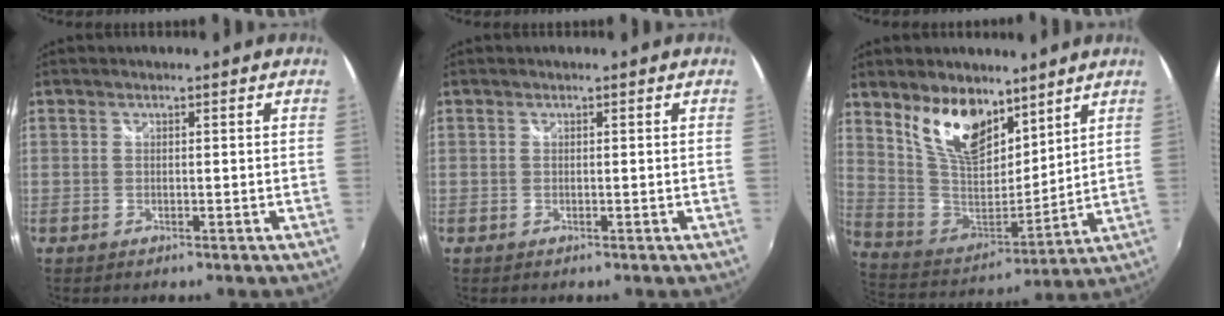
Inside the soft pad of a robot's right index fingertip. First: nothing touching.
{"total": 0.0}
{"total": 15.8, "force": [9.8, 8.1, 9.3], "torque": [-0.183, -0.001, 0.196]}